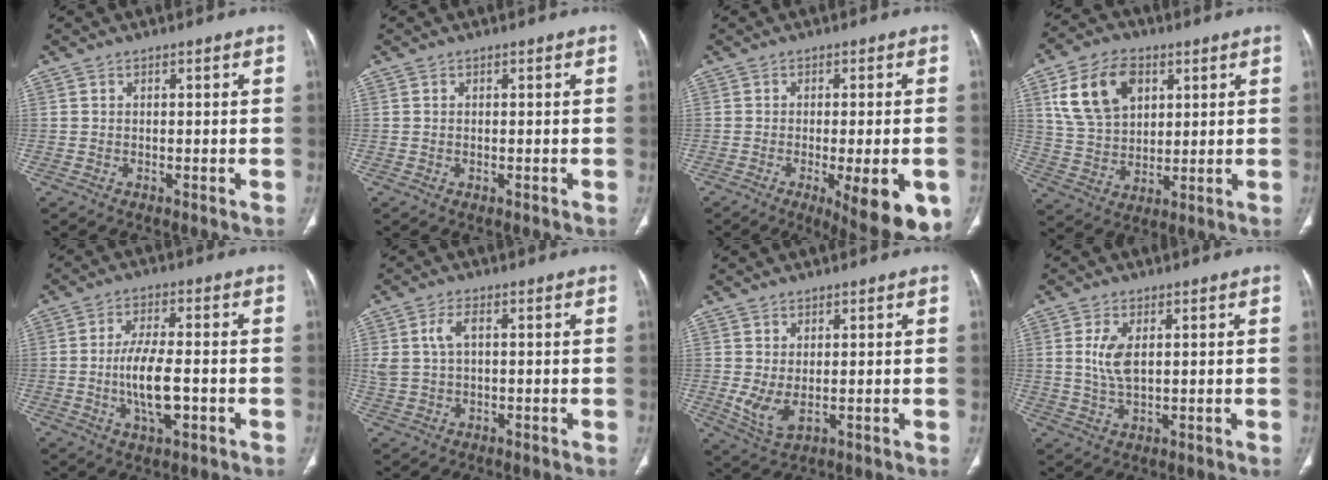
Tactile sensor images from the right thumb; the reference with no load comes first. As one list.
[{"total": 0.0}, {"total": 14.6, "force": [-5.7, 4.5, 12.7], "torque": [-0.122, -0.004, -0.063]}, {"total": 14.0, "force": [5.4, 9.7, 8.5], "torque": [-0.129, -0.007, 0.104]}, {"total": 8.6, "force": [-1.7, 3.3, 7.8], "torque": [-0.146, 0.005, -0.030]}, {"total": 4.3, "force": [1.0, 2.4, 3.4], "torque": [-0.079, 0.006, 0.021]}, {"total": 4.8, "force": [0.2, 2.1, 4.2], "torque": [-0.090, -0.009, 0.016]}, {"total": 5.4, "force": [1.2, 2.7, 4.5], "torque": [-0.095, -0.006, 0.027]}]